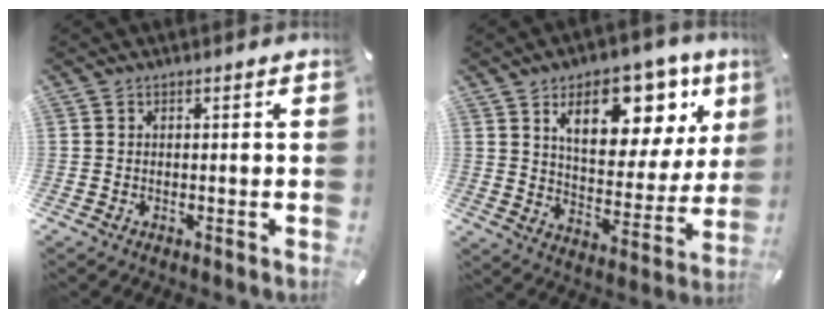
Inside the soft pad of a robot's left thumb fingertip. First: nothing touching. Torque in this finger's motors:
{"motor_torque": [2.52, 2.49, 1.43, -1.33, 0.47]}